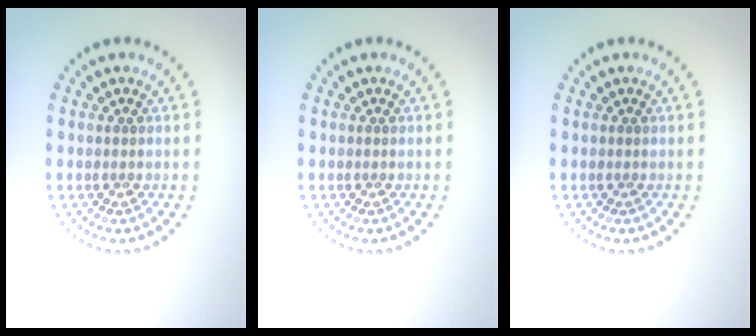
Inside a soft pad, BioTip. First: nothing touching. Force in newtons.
{"total": 0.0}
{"total": 0.0}